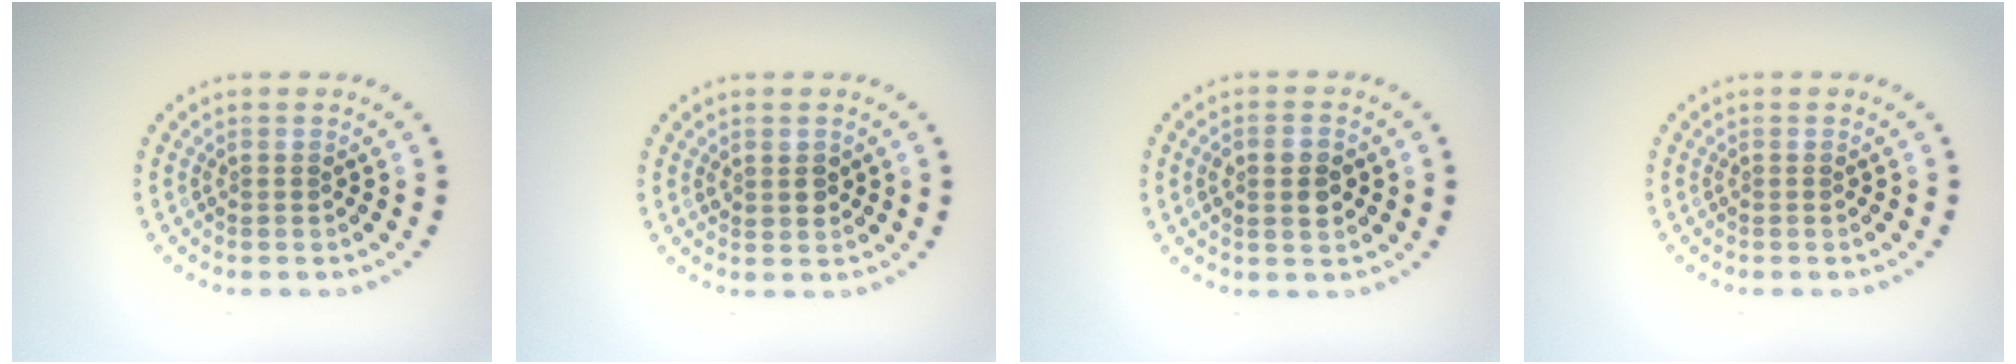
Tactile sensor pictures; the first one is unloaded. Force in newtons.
{"total": 1.5, "press": 1.4, "slide": 0.4}
{"total": 2.7, "press": 2.7, "slide": 0.2}
{"total": 0.0}